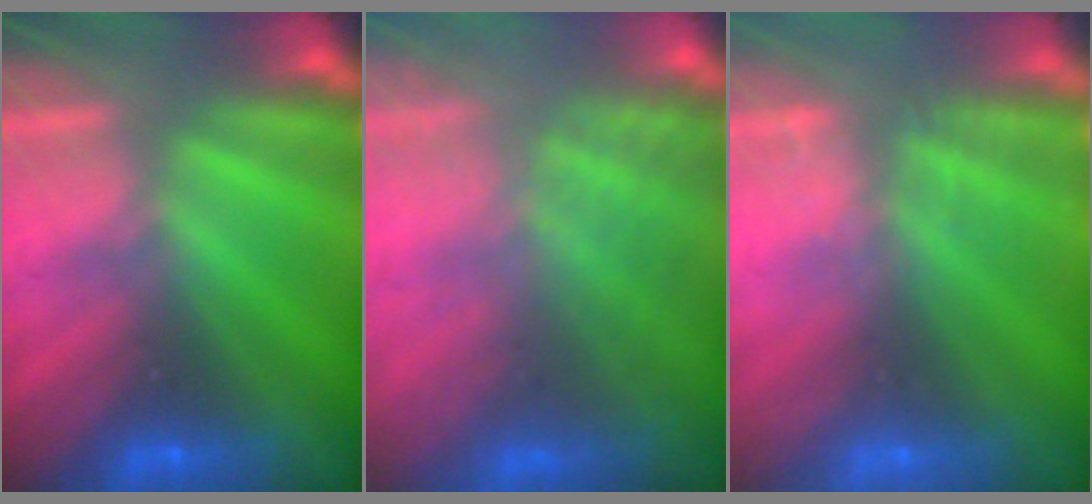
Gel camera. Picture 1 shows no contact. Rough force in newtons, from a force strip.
{"total": 7.4}
{"total": 2.5}